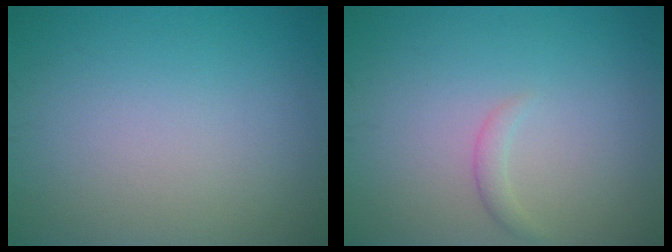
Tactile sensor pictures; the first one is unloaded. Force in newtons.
{"total": 1.0, "press": 1.0, "slide": 0.1}